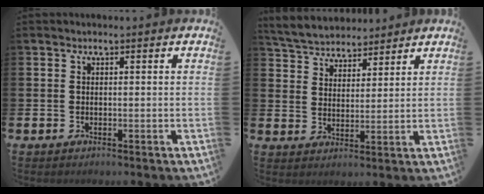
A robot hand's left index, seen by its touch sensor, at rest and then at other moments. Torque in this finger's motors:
{"motor_torque": [0.18, -0.26, -0.02, 0.03]}